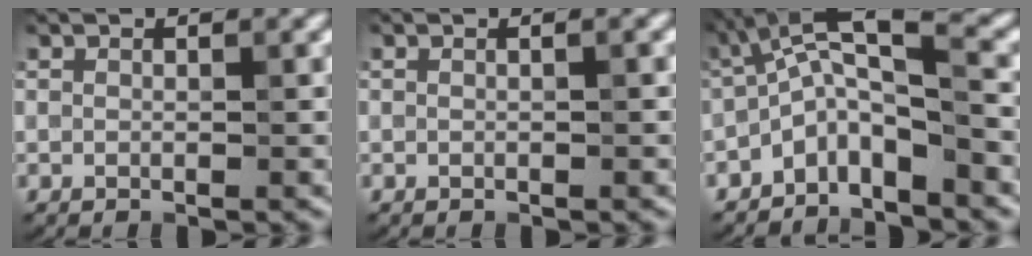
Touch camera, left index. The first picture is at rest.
{"total": 0.7, "force": [0.0, 0.1, 0.7], "torque": [-0.010, 0.000, -0.003]}
{"total": 4.8, "force": [-2.7, 1.2, 3.8], "torque": [-0.075, 0.013, -0.057]}